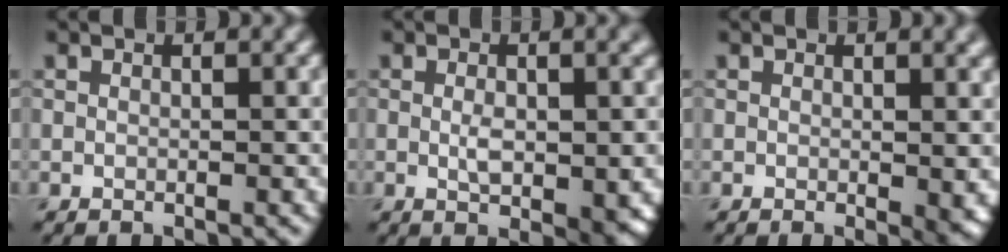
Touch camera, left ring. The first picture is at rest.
{"total": 4.2, "force": [-0.5, 1.7, 3.8], "torque": [-0.064, -0.007, -0.004]}
{"total": 2.6, "force": [0.4, 0.6, 2.5], "torque": [-0.021, -0.005, 0.005]}